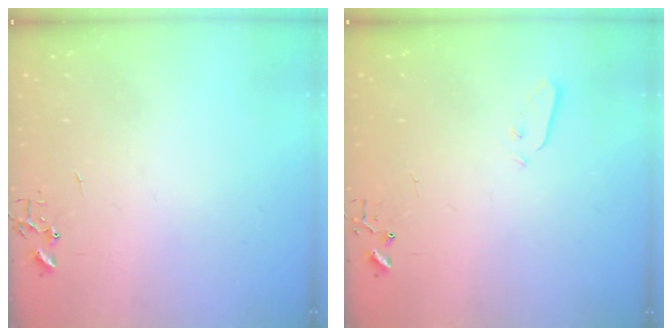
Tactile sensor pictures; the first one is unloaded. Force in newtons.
{"total": 2.5, "press": 2.5, "slide": 0.4}